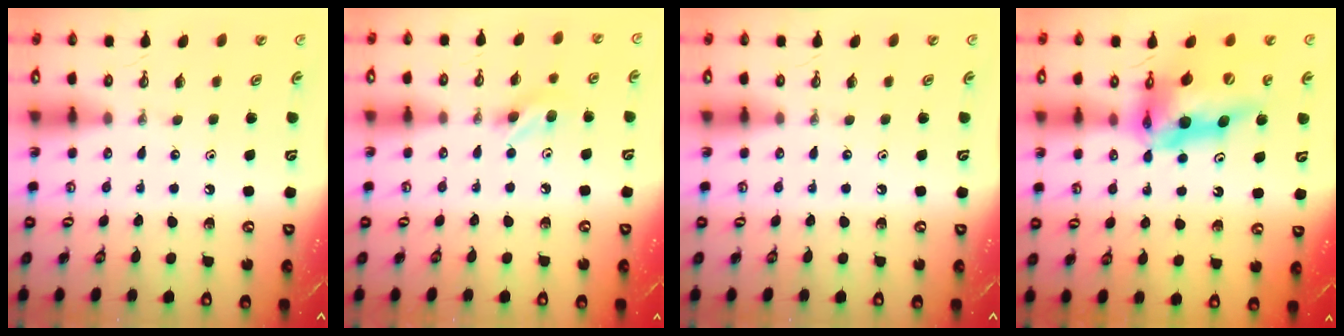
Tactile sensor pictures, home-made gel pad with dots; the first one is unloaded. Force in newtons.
{"total": 7.6, "press": 7.2, "slide": 2.4}
{"total": 0.0}
{"total": 18.9, "press": 18.8, "slide": 2.0}